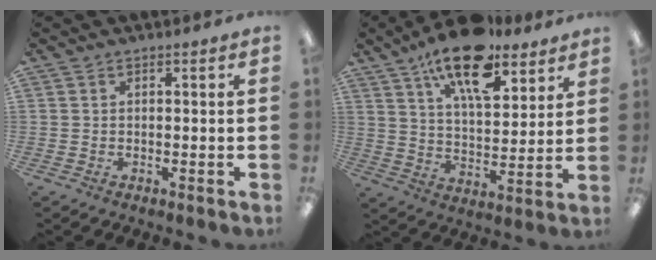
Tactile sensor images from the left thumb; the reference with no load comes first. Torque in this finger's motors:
{"motor_torque": [0.59, 0.64, 1.66, -1.12, 0.35]}